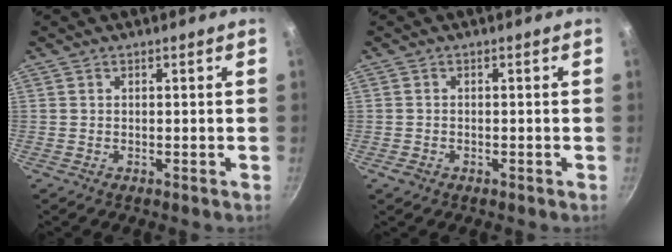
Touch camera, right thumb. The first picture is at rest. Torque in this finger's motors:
{"motor_torque": [0.25, -0.01, 0.47, 0.18, -0.03]}